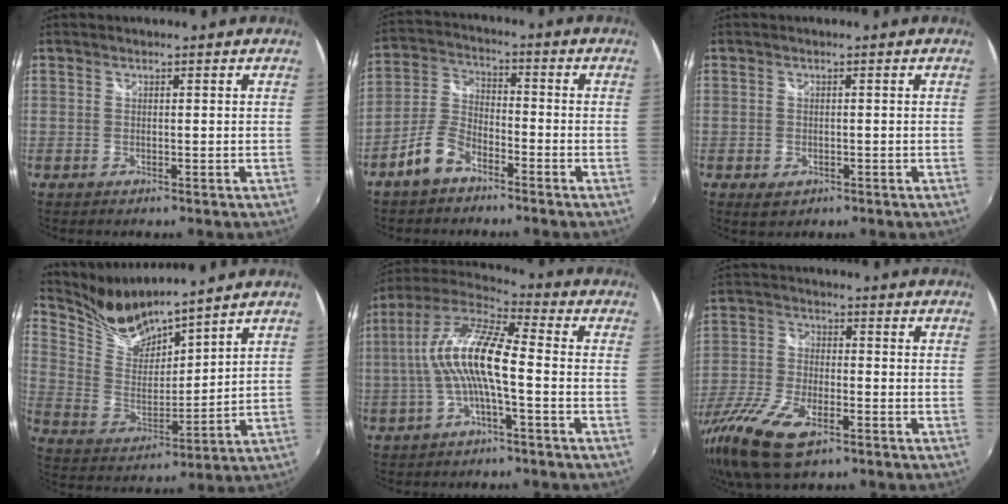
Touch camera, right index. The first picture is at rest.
{"total": 7.8, "force": [-5.4, 3.6, 4.3], "torque": [-0.103, 0.017, -0.109]}
{"total": 2.4, "force": [-1.0, 1.8, 1.2], "torque": [-0.023, -0.004, -0.011]}
{"total": 9.6, "force": [9.3, 1.1, 2.0], "torque": [-0.059, -0.025, 0.188]}
{"total": 13.3, "force": [-1.3, 2.6, 13.0], "torque": [-0.248, 0.012, -0.029]}
{"total": 15.3, "force": [-9.2, 6.0, 10.7], "torque": [-0.241, -0.040, -0.184]}